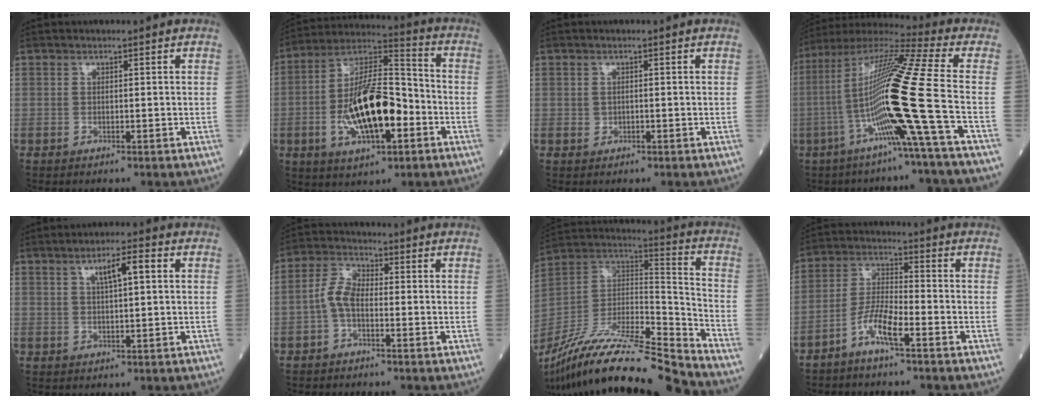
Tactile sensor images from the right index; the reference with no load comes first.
{"total": 16.8, "force": [-4.1, 5.7, 15.3], "torque": [-0.289, 0.014, -0.070]}
{"total": 0.7, "force": [0.0, 0.7, 0.3], "torque": [-0.004, 0.001, 0.002]}
{"total": 18.6, "force": [-5.0, -2.4, 17.8], "torque": [-0.343, -0.003, -0.108]}
{"total": 5.0, "force": [1.7, 0.8, 4.6], "torque": [-0.080, 0.009, 0.030]}
{"total": 4.6, "force": [-1.2, 2.2, 3.9], "torque": [-0.079, 0.010, -0.029]}
{"total": 23.3, "force": [-20.7, 0.9, 10.8], "torque": [-0.232, 0.005, -0.368]}
{"total": 6.4, "force": [-4.0, 0.8, 4.9], "torque": [-0.106, 0.003, -0.081]}